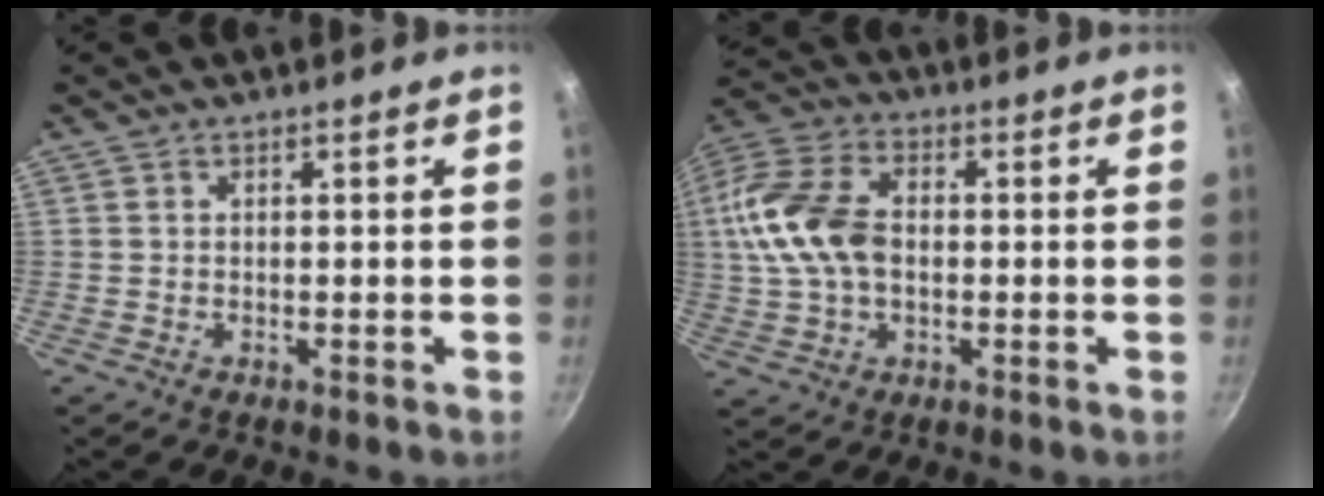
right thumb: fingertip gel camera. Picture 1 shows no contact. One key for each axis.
{"total": 15.1, "fx": 0.5, "fy": 9.9, "fz": 11.3, "tx": -0.222, "ty": 0.027, "tz": -0.002}